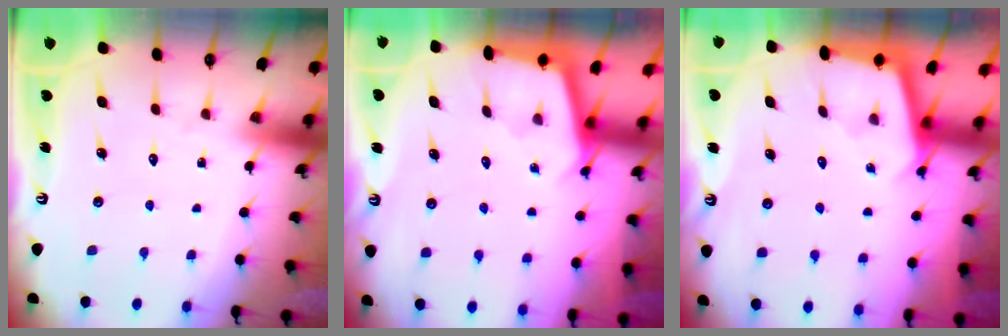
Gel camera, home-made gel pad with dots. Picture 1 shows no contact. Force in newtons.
{"total": 2.5, "press": 2.5, "slide": 0.2}
{"total": 2.5, "press": 2.5, "slide": 0.2}